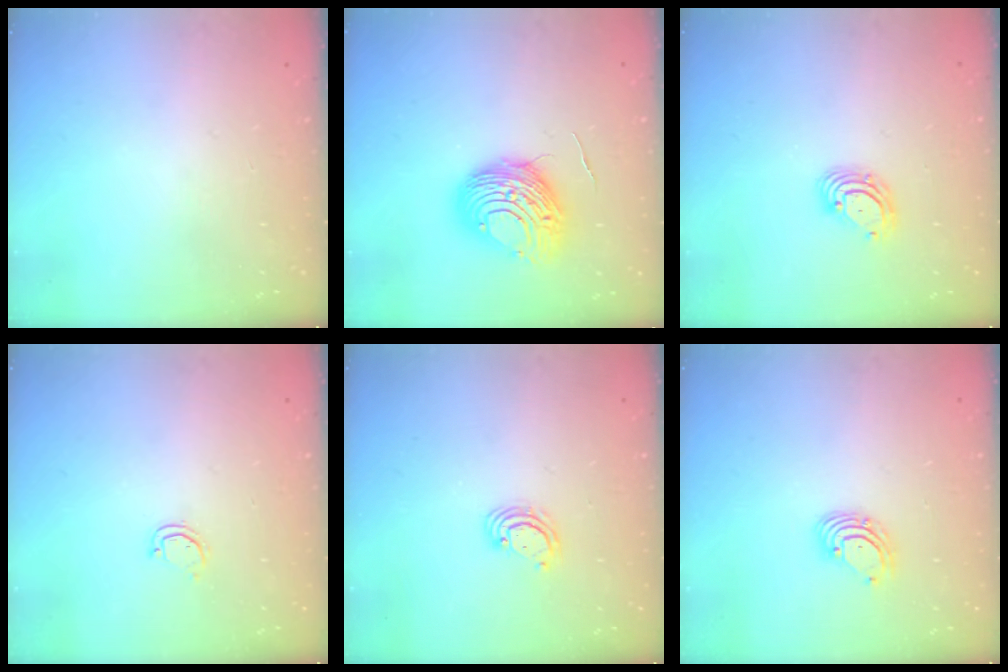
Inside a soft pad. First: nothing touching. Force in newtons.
{"total": 11.2, "press": 11.2, "slide": 1.2}
{"total": 4.9, "press": 4.9, "slide": 0.5}
{"total": 3.2, "press": 3.2, "slide": 0.2}
{"total": 3.0, "press": 2.9, "slide": 0.3}
{"total": 2.7, "press": 2.7, "slide": 0.3}